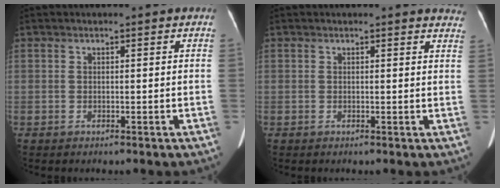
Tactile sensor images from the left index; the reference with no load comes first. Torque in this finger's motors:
{"motor_torque": [0.37, -0.35, -0.02, -0.01]}